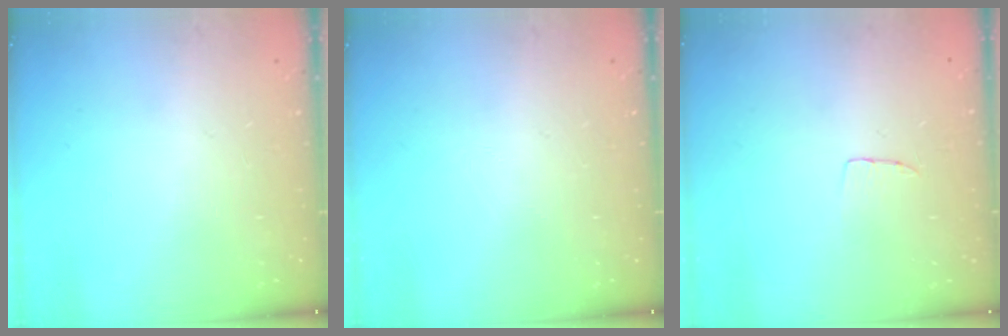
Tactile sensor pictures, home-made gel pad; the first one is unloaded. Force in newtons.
{"total": 0.0}
{"total": 3.1, "press": 3.1, "slide": 0.1}